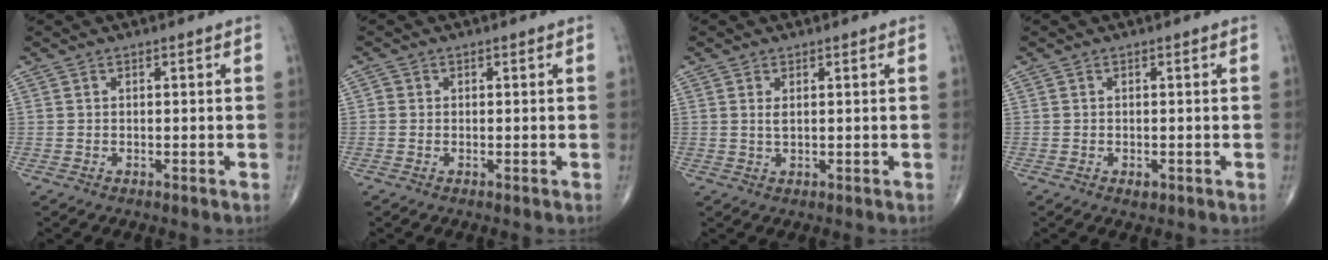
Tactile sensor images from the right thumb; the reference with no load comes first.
{"total": 0.8, "force": [-0.1, 0.7, 0.2], "torque": [0.002, 0.002, -0.004]}
{"total": 1.4, "force": [0.4, 0.6, 1.2], "torque": [-0.025, -0.002, 0.013]}
{"total": 1.0, "force": [-0.4, 0.6, 0.7], "torque": [-0.008, -0.003, -0.006]}